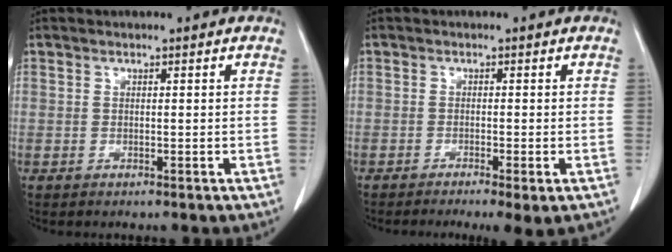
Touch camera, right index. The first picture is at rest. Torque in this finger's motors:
{"motor_torque": [0.57, -0.56, 0.20, 0.05]}